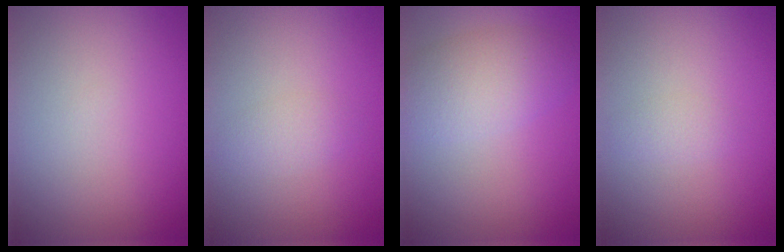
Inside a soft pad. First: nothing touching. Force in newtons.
{"total": 1.4, "press": 1.4, "slide": 0.0}
{"total": 4.3, "press": 4.3, "slide": 0.1}
{"total": 0.8, "press": 0.8, "slide": 0.1}